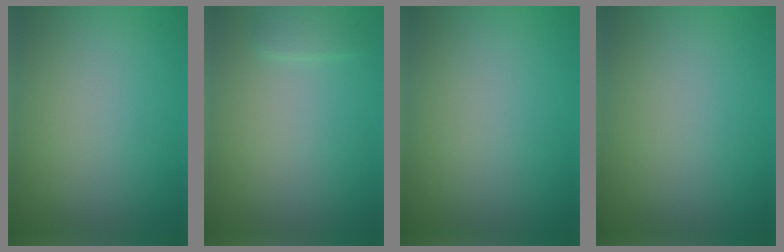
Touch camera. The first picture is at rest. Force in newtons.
{"total": 1.1, "press": 1.1, "slide": 0.1}
{"total": 0.0}
{"total": 0.0}